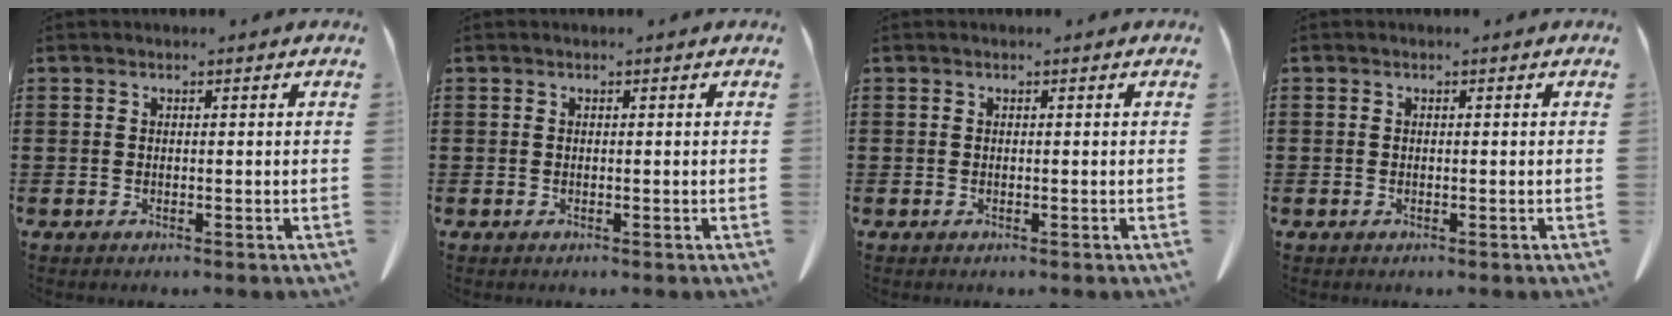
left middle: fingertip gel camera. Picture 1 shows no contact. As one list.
[{"total": 0.0}, {"total": 0.0}, {"total": 0.5, "force": [-0.1, 0.5, 0.1], "torque": [-0.003, 0.003, -0.003]}]